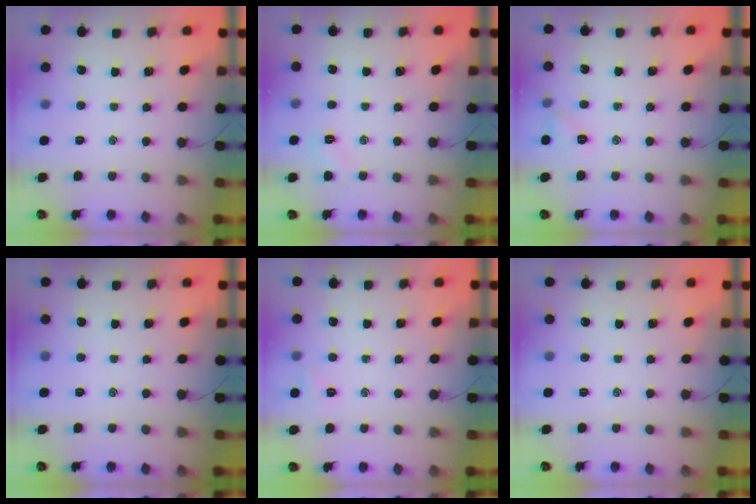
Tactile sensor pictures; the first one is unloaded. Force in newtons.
{"total": 3.7, "press": 3.7, "slide": 0.8}
{"total": 6.0, "press": 5.8, "slide": 1.6}
{"total": 0.0}
{"total": 3.5, "press": 3.3, "slide": 1.2}
{"total": 0.0}